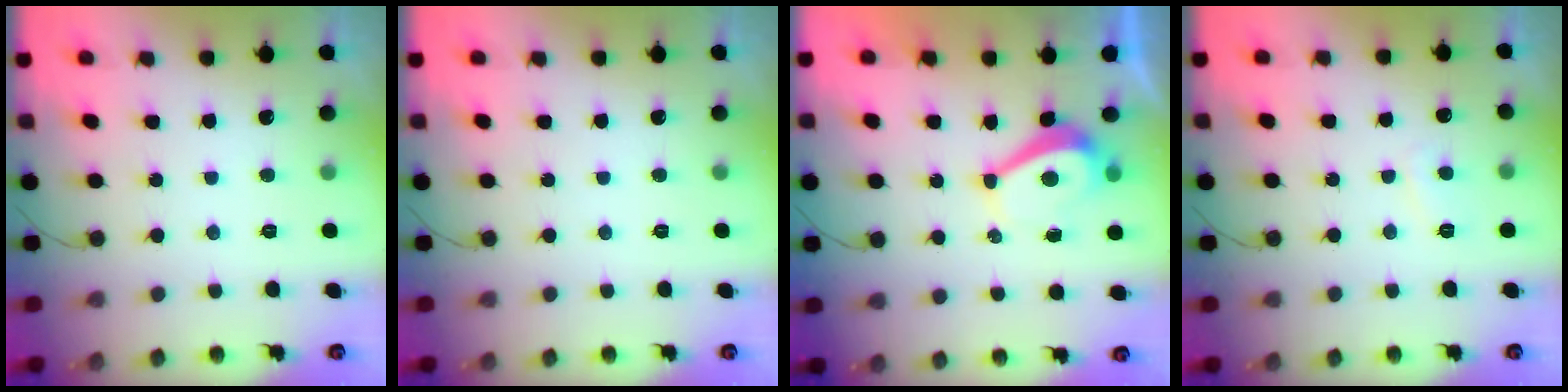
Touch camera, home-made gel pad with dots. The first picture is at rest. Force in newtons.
{"total": 0.0}
{"total": 4.6, "press": 4.5, "slide": 0.7}
{"total": 2.4, "press": 2.3, "slide": 0.5}